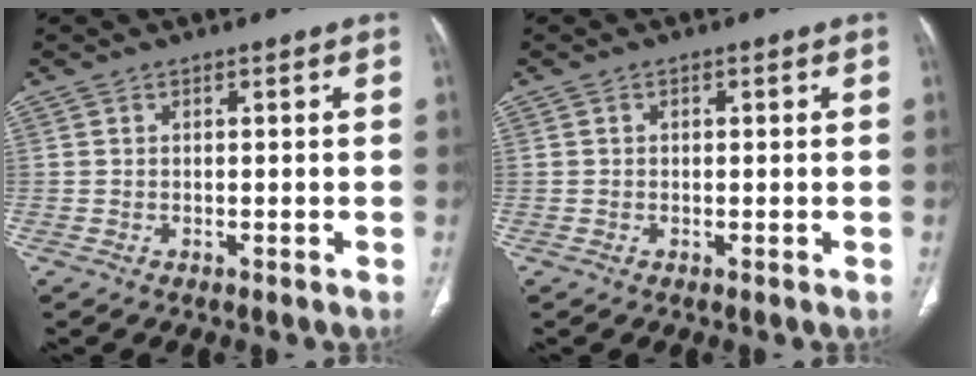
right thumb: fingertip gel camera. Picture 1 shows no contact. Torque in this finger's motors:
{"motor_torque": [0.03, -0.09, -0.33, 0.07, 0.06]}